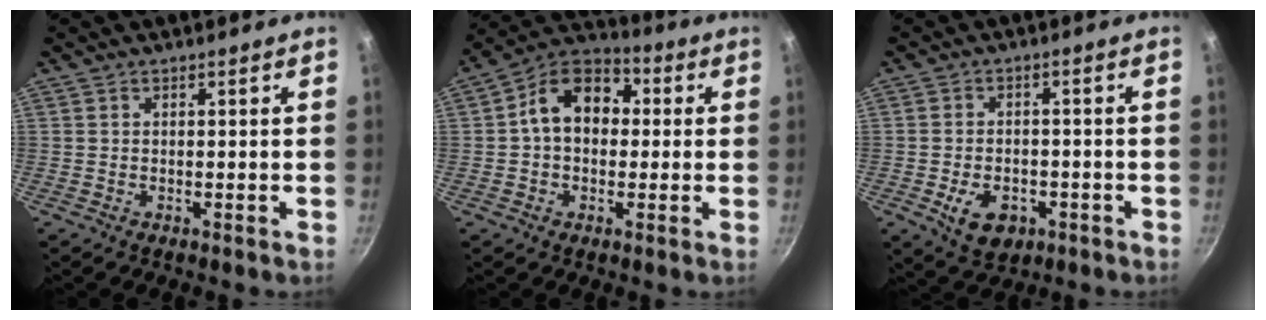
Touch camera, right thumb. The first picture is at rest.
{"total": 12.7, "force": [1.4, 9.4, 8.5], "torque": [-0.097, 0.032, 0.000]}
{"total": 7.7, "force": [-2.9, 5.3, 4.8], "torque": [-0.065, 0.012, -0.038]}